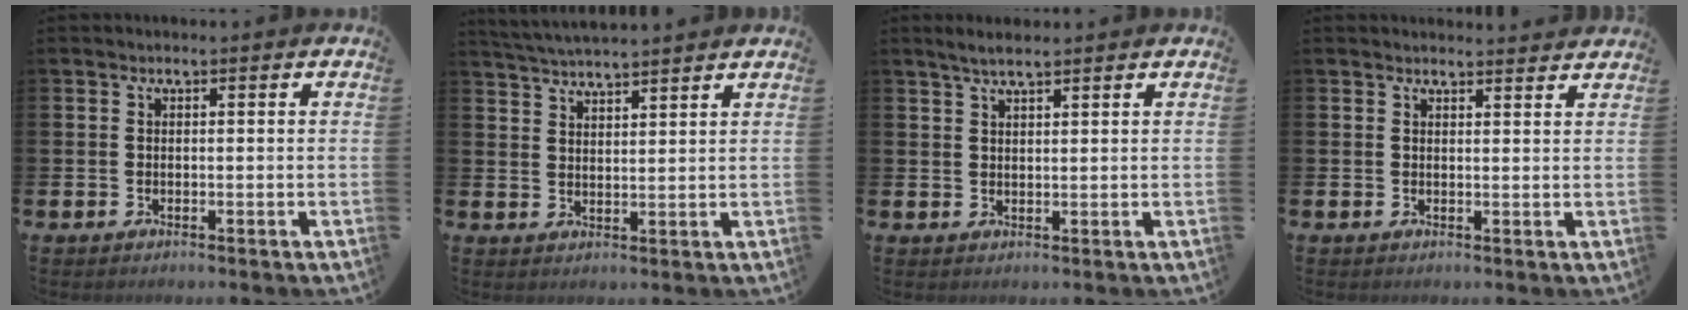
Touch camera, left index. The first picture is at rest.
{"total": 4.0, "force": [4.0, -0.2, 0.3], "torque": [-0.019, -0.018, 0.072]}
{"total": 2.9, "force": [2.4, 0.5, 1.5], "torque": [-0.019, -0.005, 0.041]}
{"total": 1.8, "force": [1.8, 0.1, -0.1], "torque": [0.012, -0.013, 0.030]}